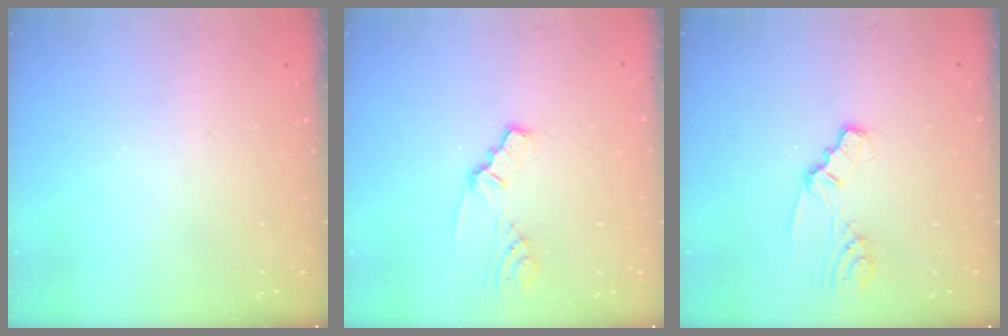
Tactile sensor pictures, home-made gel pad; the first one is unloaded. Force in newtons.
{"total": 1.5, "press": 1.5, "slide": 0.1}
{"total": 2.4, "press": 2.4, "slide": 0.2}